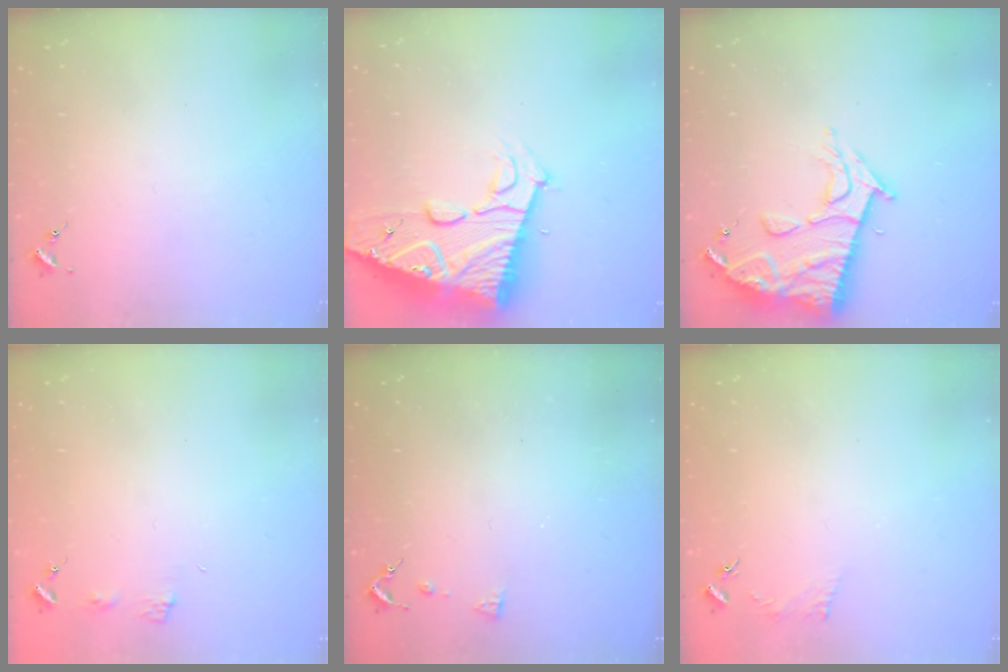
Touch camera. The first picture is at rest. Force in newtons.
{"total": 18.3, "press": 18.2, "slide": 1.7}
{"total": 14.4, "press": 14.3, "slide": 1.2}
{"total": 3.9, "press": 3.9, "slide": 0.4}
{"total": 5.4, "press": 5.4, "slide": 0.8}
{"total": 3.4, "press": 3.3, "slide": 0.5}